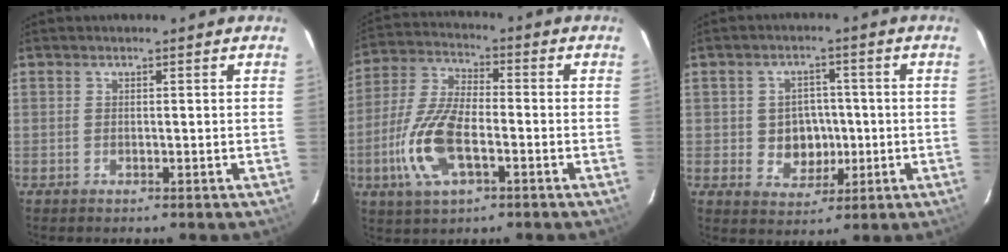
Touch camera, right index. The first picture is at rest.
{"total": 13.5, "force": [-4.3, 5.8, 11.4], "torque": [-0.251, -0.002, -0.084]}
{"total": 6.7, "force": [-0.6, 5.9, 3.0], "torque": [-0.064, 0.013, 0.005]}